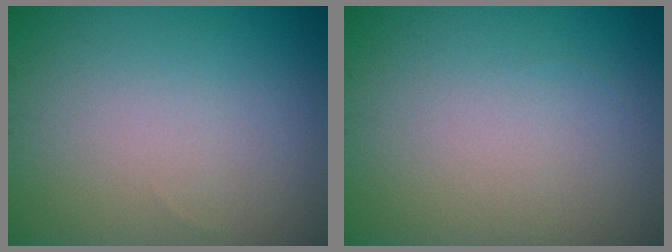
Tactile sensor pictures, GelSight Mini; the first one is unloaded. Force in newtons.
{"total": 0.0}